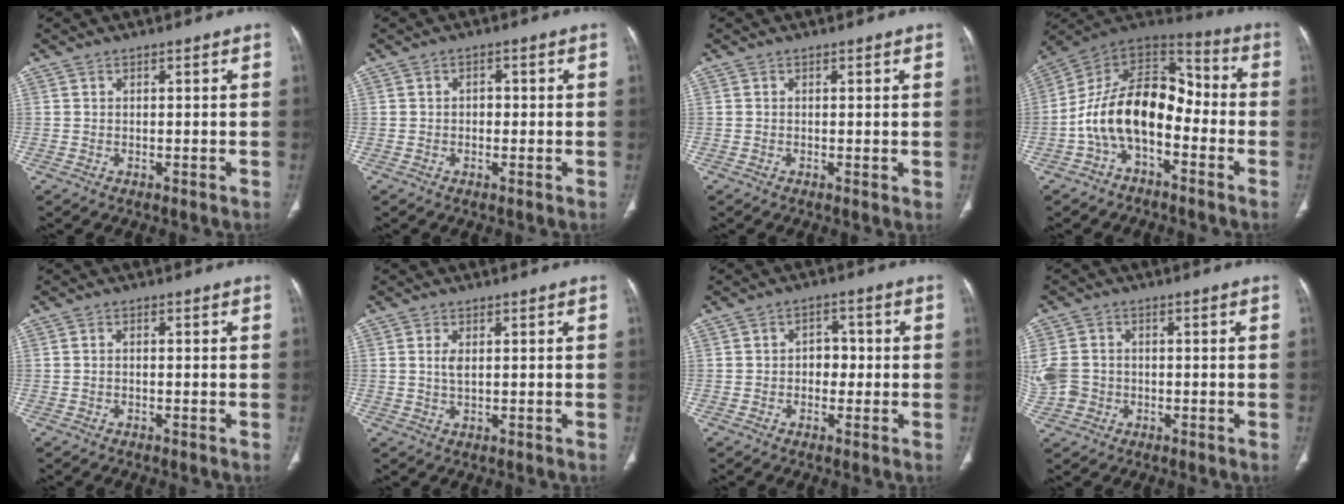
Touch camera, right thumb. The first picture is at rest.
{"total": 1.6, "force": [-0.1, 1.2, 1.0], "torque": [-0.007, 0.006, -0.004]}
{"total": 0.7, "force": [0.1, 0.2, 0.7], "torque": [-0.015, -0.004, 0.000]}
{"total": 16.5, "force": [-4.3, 9.8, 12.6], "torque": [-0.201, 0.077, -0.085]}
{"total": 0.6, "force": [-0.2, 0.4, 0.5], "torque": [-0.007, 0.001, -0.008]}
{"total": 2.2, "force": [0.5, 1.1, 1.9], "torque": [-0.040, -0.002, 0.014]}
{"total": 3.9, "force": [-0.4, 3.0, 2.4], "torque": [-0.012, 0.014, -0.012]}
{"total": 7.9, "force": [-1.2, 6.8, 3.8], "torque": [-0.090, 0.018, -0.013]}